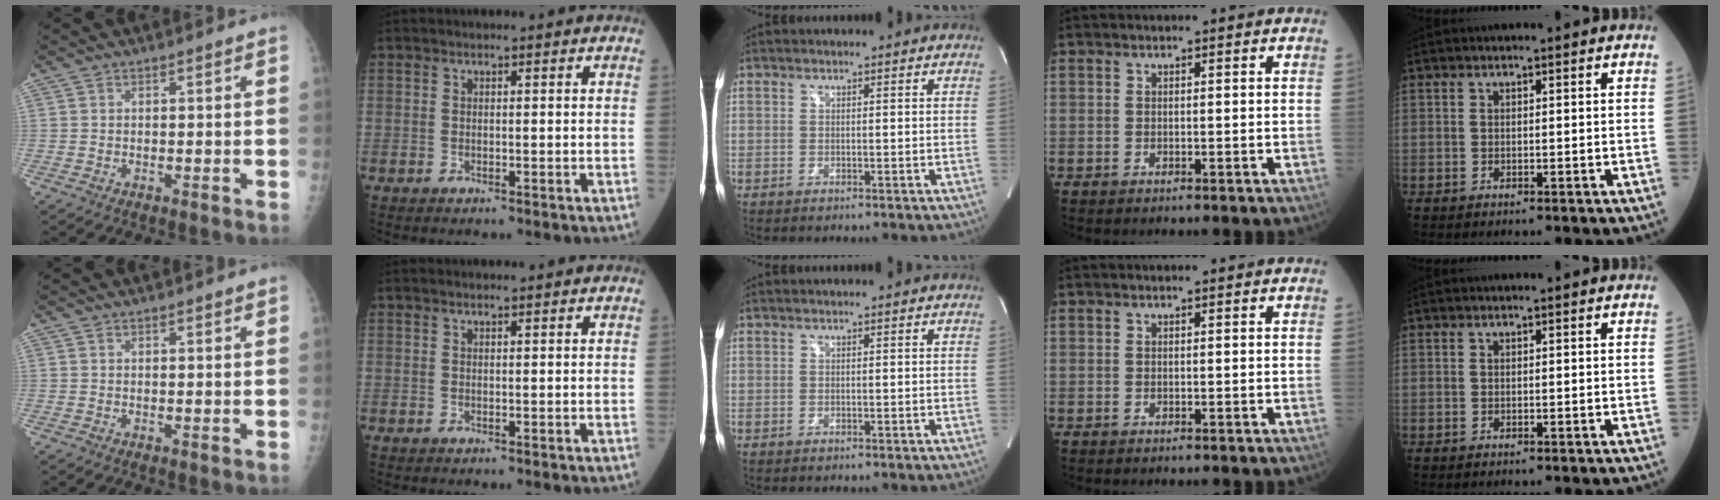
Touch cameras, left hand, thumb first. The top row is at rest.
{"thumb": {"total": 1.0, "force": [0.9, 0.2, 0.5], "torque": [-0.003, -0.001, 0.012]}, "index": {"total": 1.1, "force": [0.9, 0.1, 0.5], "torque": [-0.010, 0.011, 0.017]}}